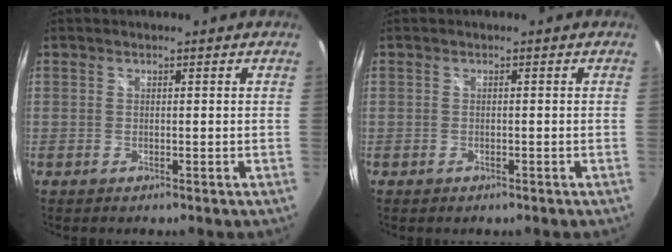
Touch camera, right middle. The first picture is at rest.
{"total": 0.9, "force": [-0.6, 0.5, 0.3], "torque": [-0.007, 0.000, -0.009]}